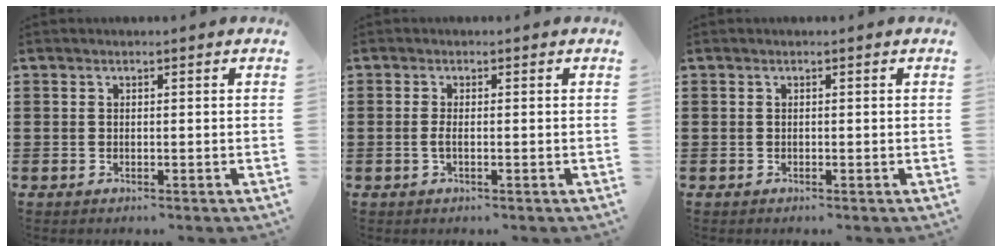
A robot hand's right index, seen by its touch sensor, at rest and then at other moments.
{"total": 1.5, "force": [-0.4, 0.2, 1.4], "torque": [-0.036, -0.003, -0.010]}
{"total": 0.0}